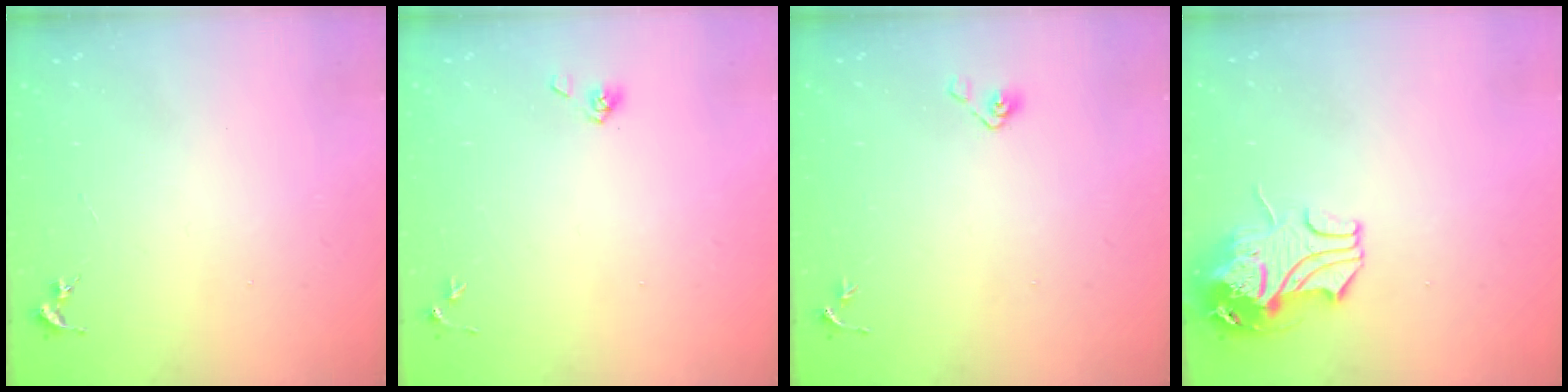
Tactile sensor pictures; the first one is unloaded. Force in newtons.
{"total": 4.2, "press": 3.9, "slide": 1.6}
{"total": 5.0, "press": 4.4, "slide": 2.3}
{"total": 11.7, "press": 11.5, "slide": 1.8}